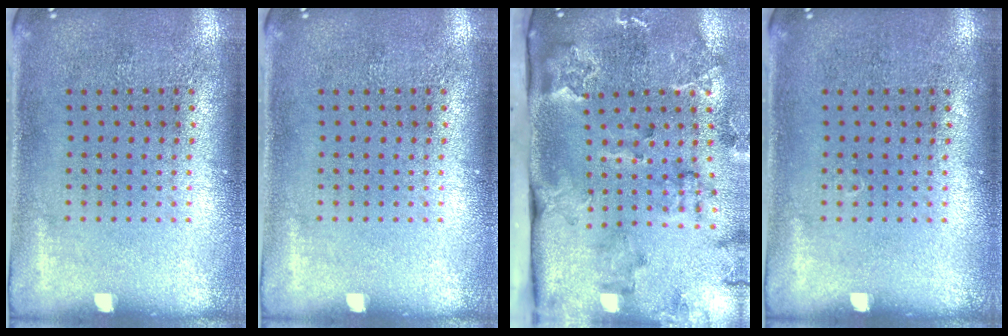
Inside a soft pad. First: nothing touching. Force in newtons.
{"total": 0.0}
{"total": 2.6, "press": 2.4, "slide": 1.1}
{"total": 0.0}